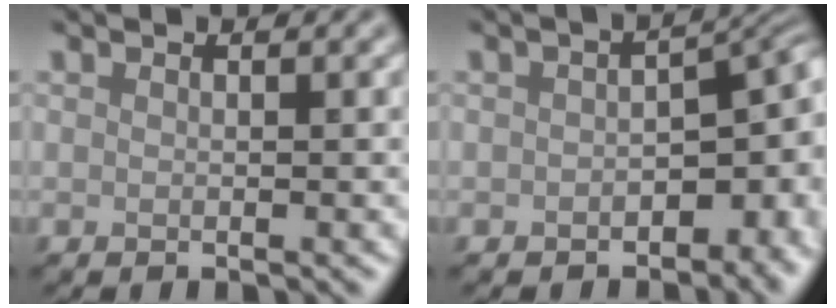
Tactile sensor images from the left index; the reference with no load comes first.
{"total": 6.3, "force": [-1.4, 3.7, 4.9], "torque": [-0.049, -0.007, -0.020]}